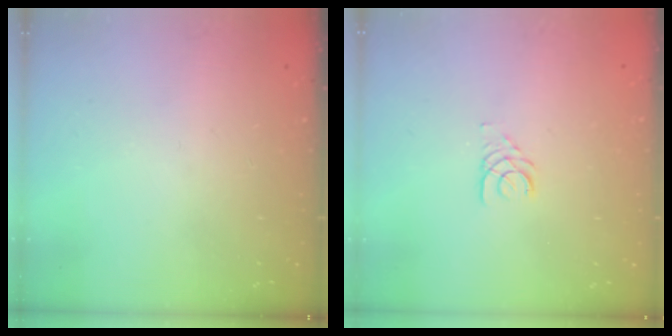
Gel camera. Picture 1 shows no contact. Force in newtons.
{"total": 2.5, "press": 2.5, "slide": 0.3}